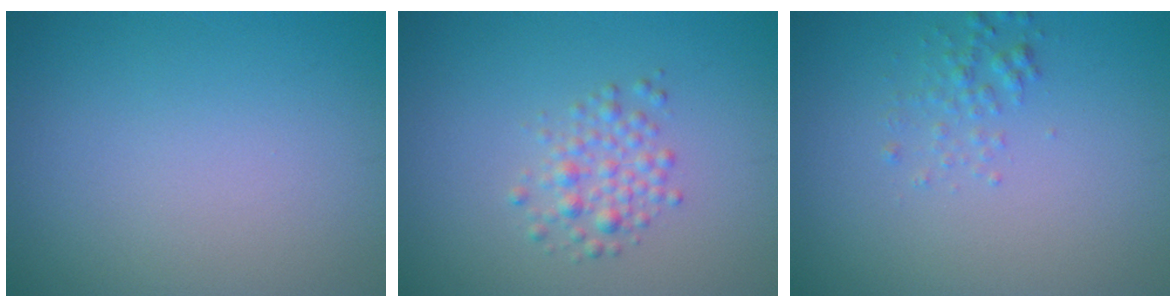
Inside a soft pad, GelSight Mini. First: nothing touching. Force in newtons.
{"total": 2.2, "press": 2.2, "slide": 0.1}
{"total": 1.3, "press": 1.3, "slide": 0.0}